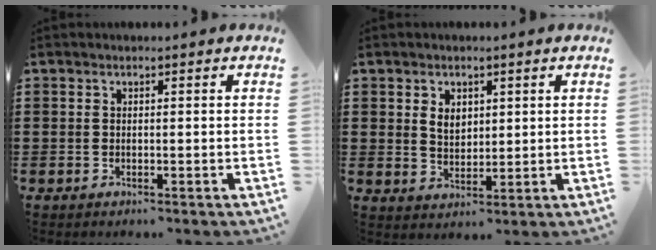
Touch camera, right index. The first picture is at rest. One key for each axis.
{"total": 3.0, "fx": 1.2, "fy": 2.1, "fz": 1.7, "tx": -0.033, "ty": 0.005, "tz": 0.020}